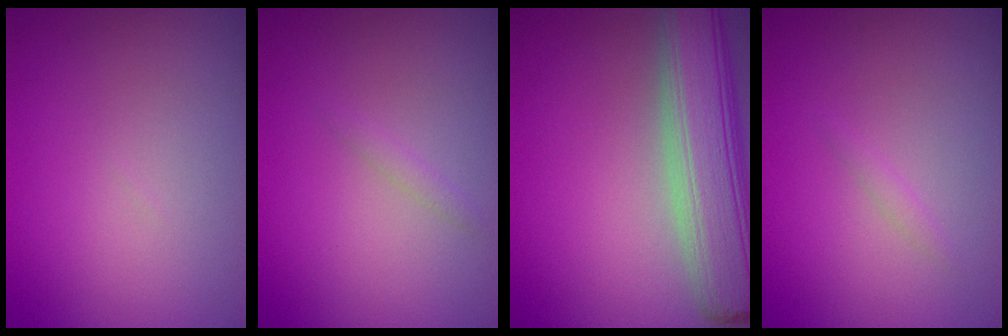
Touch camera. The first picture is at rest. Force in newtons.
{"total": 0.7, "press": 0.7, "slide": 0.0}
{"total": 8.4, "press": 8.4, "slide": 0.8}
{"total": 0.6, "press": 0.6, "slide": 0.0}